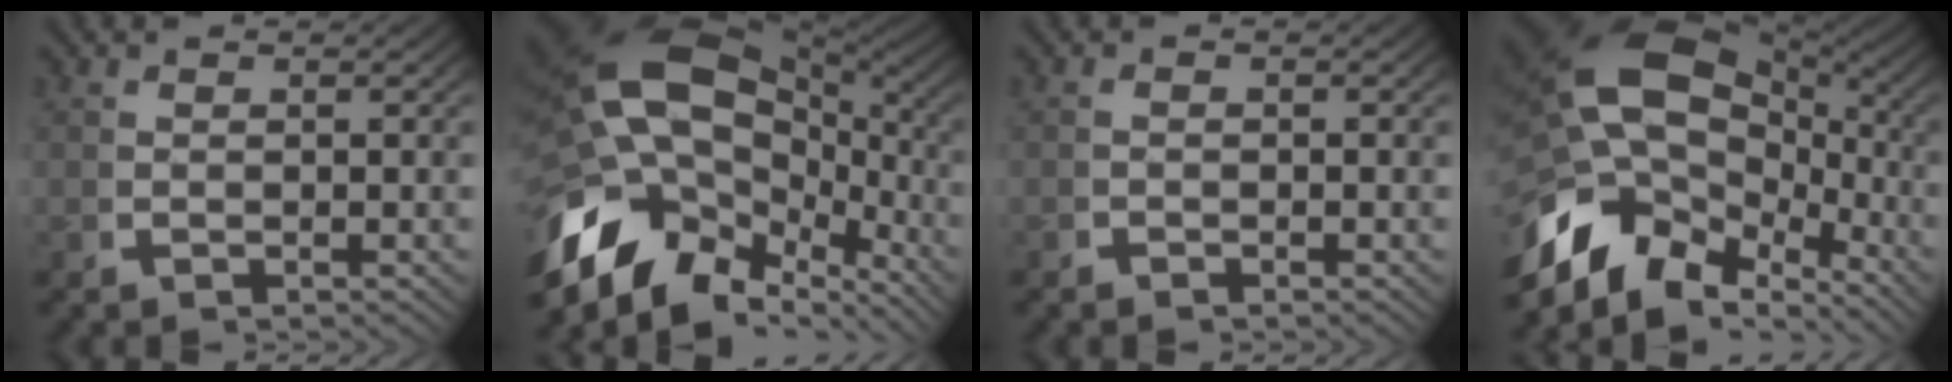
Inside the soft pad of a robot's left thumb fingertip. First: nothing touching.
{"total": 20.1, "force": [-1.3, 14.2, 14.1], "torque": [-0.292, -0.035, -0.017]}
{"total": 0.6, "force": [-0.6, 0.2, 0.1], "torque": [0.000, -0.002, -0.013]}
{"total": 18.0, "force": [-1.1, 12.7, 12.8], "torque": [-0.263, -0.039, -0.012]}